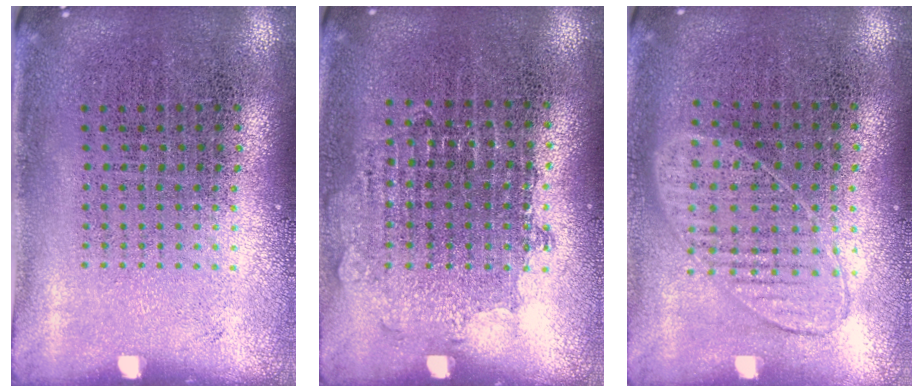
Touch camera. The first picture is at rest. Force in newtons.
{"total": 0.8, "press": 0.8, "slide": 0.2}
{"total": 0.9, "press": 0.8, "slide": 0.3}